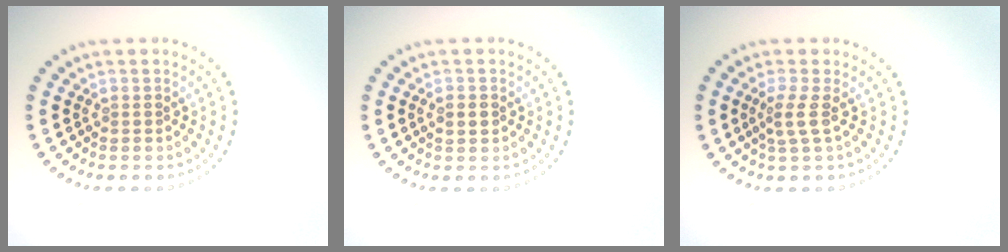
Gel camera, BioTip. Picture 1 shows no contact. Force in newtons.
{"total": 1.0, "press": 1.0, "slide": 0.2}
{"total": 1.7, "press": 1.3, "slide": 1.0}